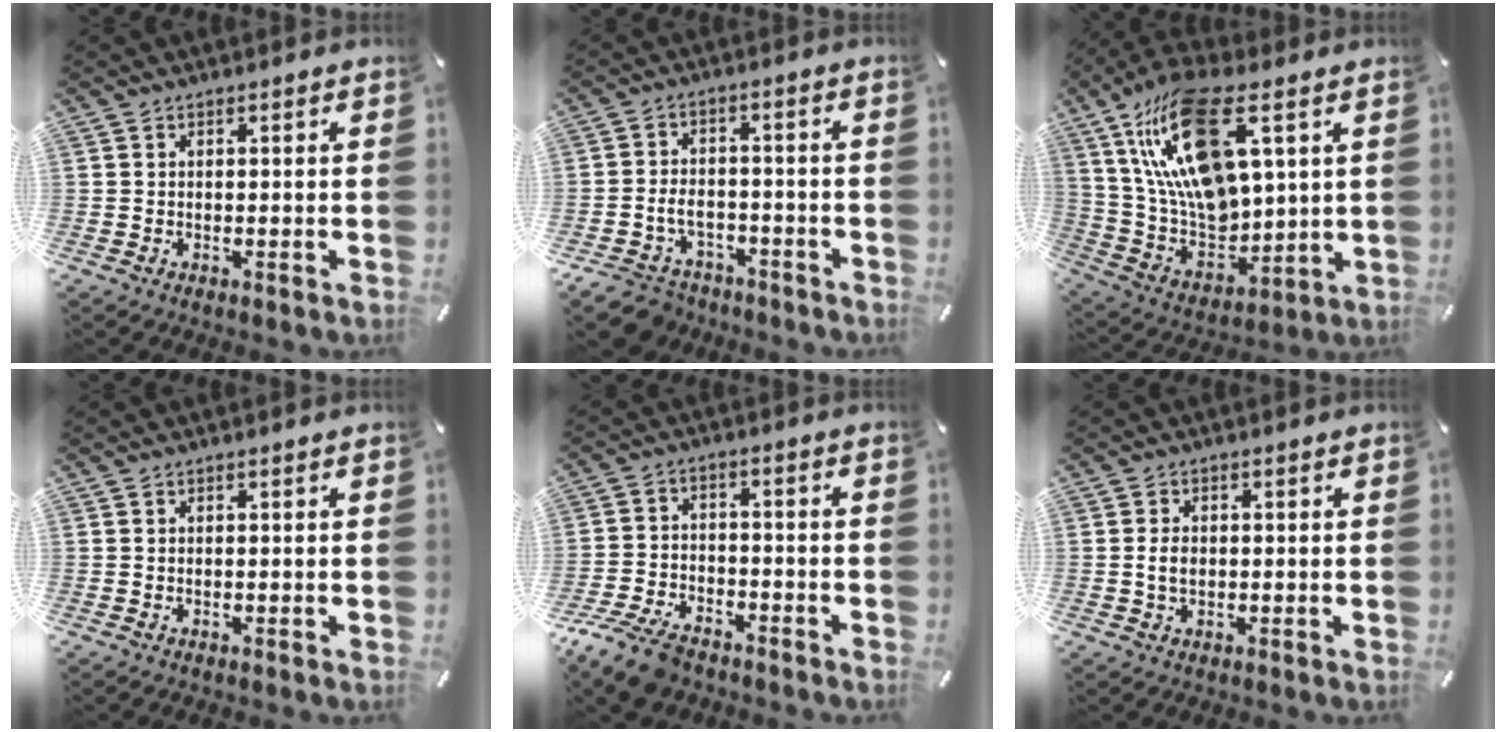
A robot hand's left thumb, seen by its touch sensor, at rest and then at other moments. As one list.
[{"total": 6.8, "force": [-3.3, 4.9, 3.2], "torque": [-0.079, 0.011, -0.065]}, {"total": 21.5, "force": [10.0, 10.6, 15.9], "torque": [-0.339, -0.045, 0.168]}, {"total": 0.0}, {"total": 9.2, "force": [-7.1, 4.2, 4.0], "torque": [-0.078, 0.034, -0.134]}, {"total": 3.2, "force": [-0.2, 2.1, 2.3], "torque": [-0.052, 0.002, -0.006]}]